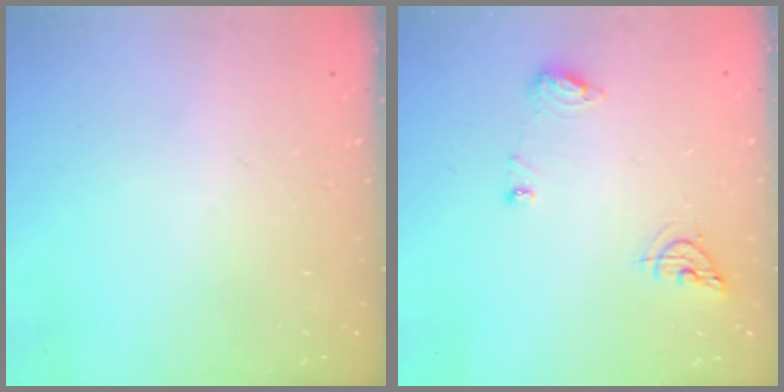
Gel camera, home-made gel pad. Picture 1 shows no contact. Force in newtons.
{"total": 8.0, "press": 8.0, "slide": 0.9}